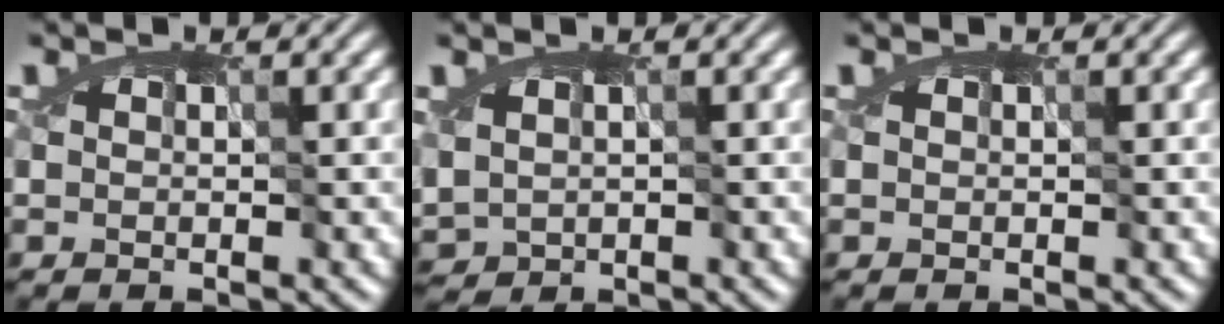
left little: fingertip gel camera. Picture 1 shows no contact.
{"total": 1.4, "force": [-0.3, 1.0, 1.0], "torque": [-0.023, -0.003, -0.006]}
{"total": 0.0}